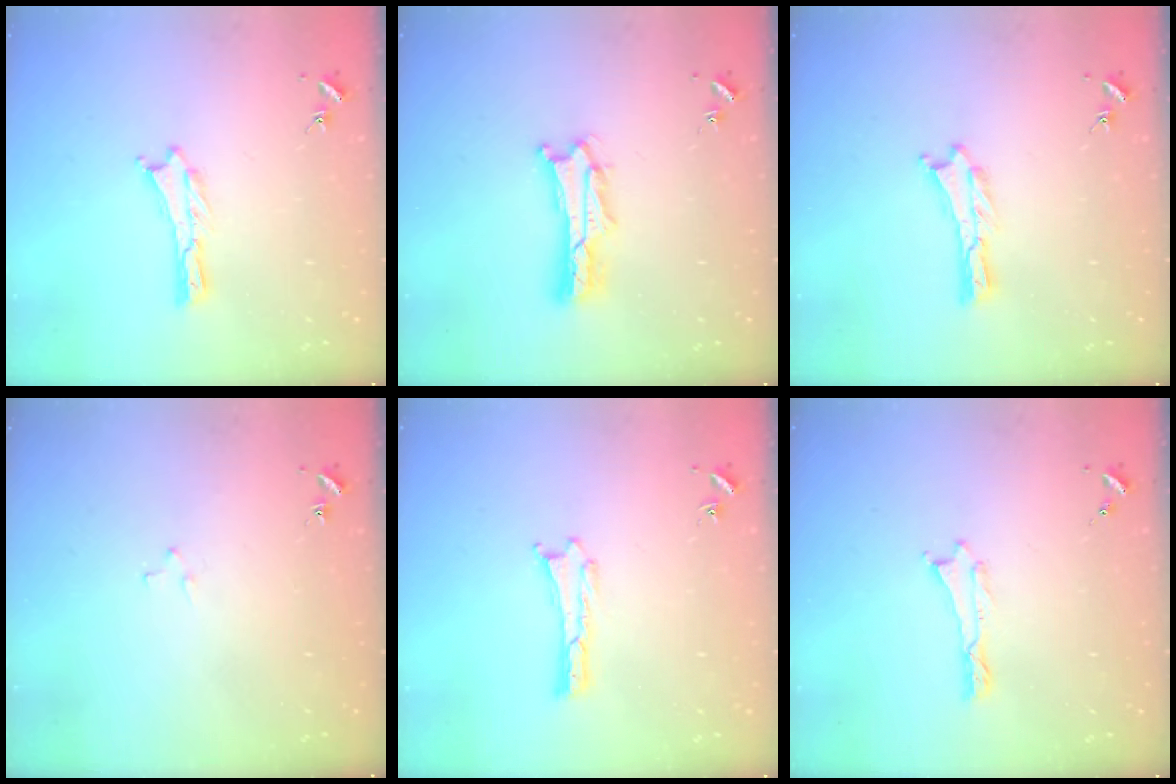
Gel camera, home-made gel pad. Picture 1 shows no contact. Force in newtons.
{"total": 2.0, "press": 2.0, "slide": 0.3}
{"total": 0.0}
{"total": 1.9, "press": 1.9, "slide": 0.1}
{"total": 0.0}
{"total": 0.0}